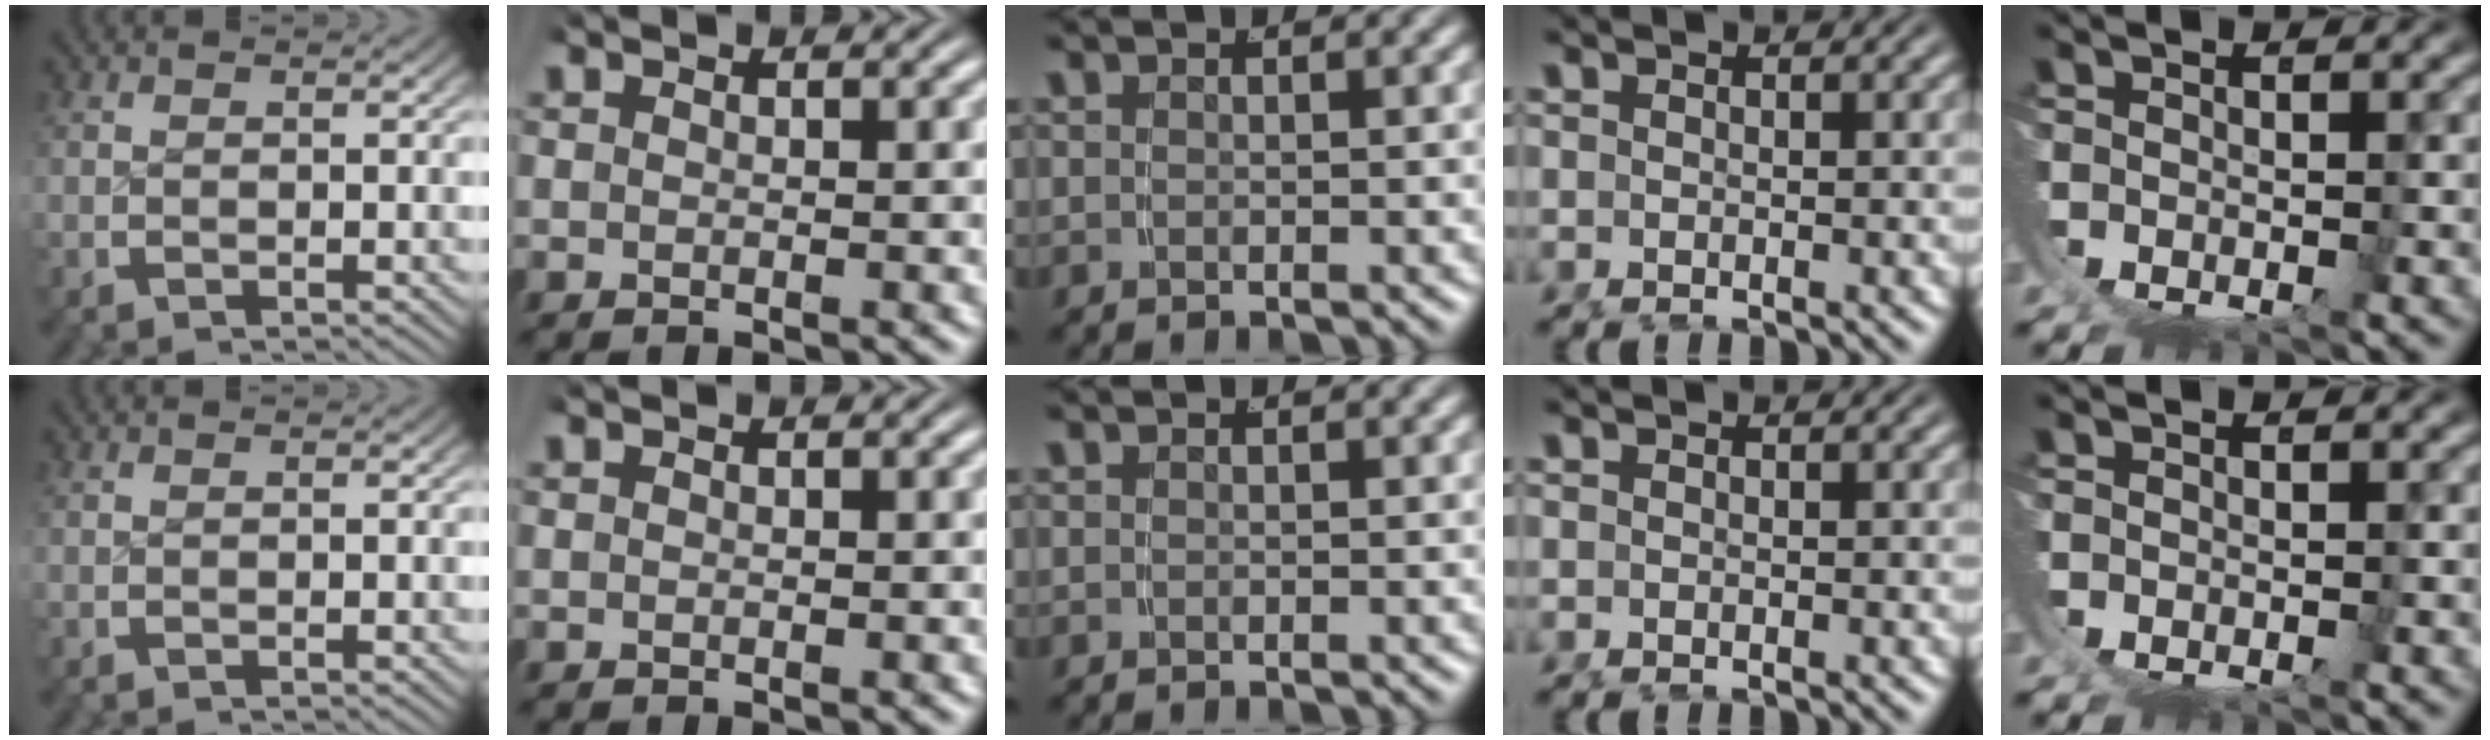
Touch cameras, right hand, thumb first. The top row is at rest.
{}